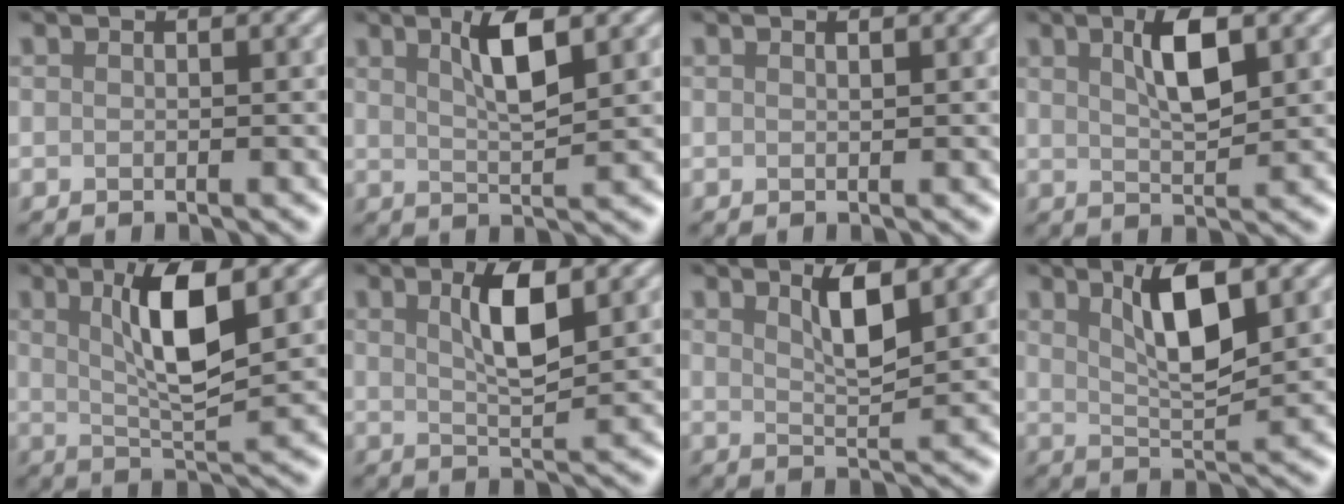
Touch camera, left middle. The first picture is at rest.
{"total": 3.6, "force": [1.3, 0.7, 3.2], "torque": [-0.058, -0.001, 0.031]}
{"total": 0.5, "force": [0.3, 0.2, 0.4], "torque": [0.003, -0.003, 0.002]}
{"total": 3.8, "force": [1.2, 1.1, 3.4], "torque": [-0.062, 0.003, 0.026]}
{"total": 5.8, "force": [1.5, 1.3, 5.5], "torque": [-0.097, -0.004, 0.035]}
{"total": 3.8, "force": [1.1, 1.0, 3.5], "torque": [-0.066, -0.001, 0.026]}
{"total": 3.0, "force": [1.3, 0.6, 2.6], "torque": [-0.045, -0.005, 0.031]}
{"total": 5.2, "force": [1.9, 1.4, 4.7], "torque": [-0.083, -0.007, 0.041]}